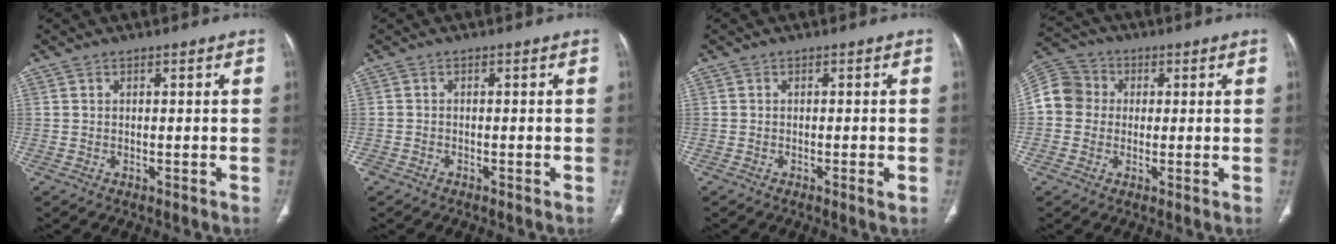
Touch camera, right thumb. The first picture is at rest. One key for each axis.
{"total": 1.0, "fx": -0.9, "fy": 0.3, "fz": 0.3, "tx": -0.010, "ty": -0.001, "tz": -0.019}
{"total": 1.5, "fx": -0.6, "fy": -0.1, "fz": 1.4, "tx": -0.026, "ty": -0.005, "tz": -0.010}
{"total": 8.1, "fx": 0.3, "fy": 7.4, "fz": 3.2, "tx": -0.050, "ty": 0.023, "tz": -0.006}